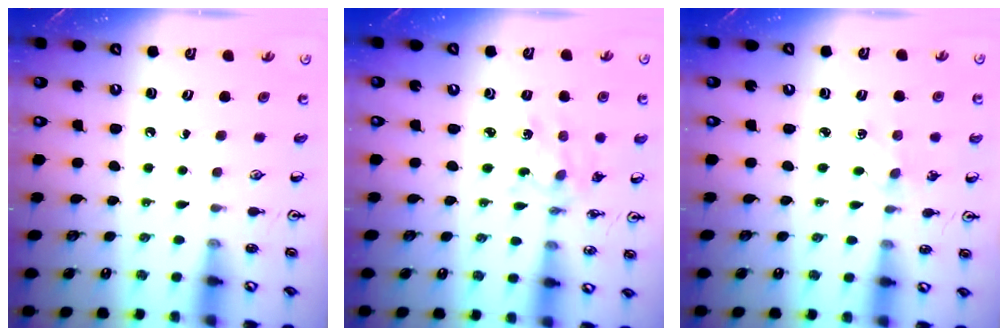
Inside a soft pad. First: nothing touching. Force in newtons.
{"total": 2.0, "press": 2.0, "slide": 0.3}
{"total": 1.4, "press": 1.3, "slide": 0.3}